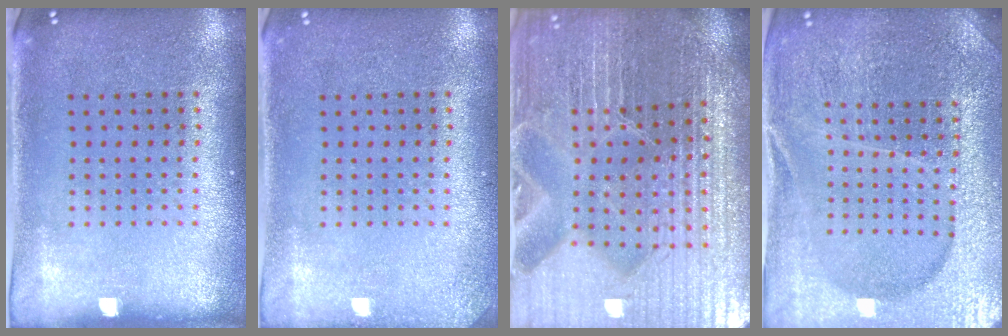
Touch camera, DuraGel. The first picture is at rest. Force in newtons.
{"total": 1.2, "press": 1.2, "slide": 0.1}
{"total": 5.5, "press": 5.1, "slide": 1.9}
{"total": 4.9, "press": 4.5, "slide": 1.8}